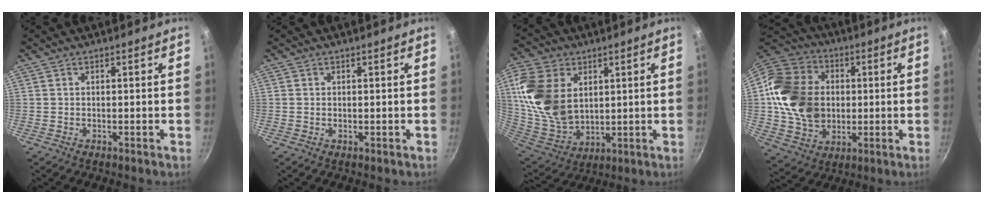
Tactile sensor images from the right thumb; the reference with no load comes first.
{"total": 0.0}
{"total": 18.3, "force": [5.0, 12.8, 12.2], "torque": [-0.222, -0.024, 0.110]}
{"total": 21.3, "force": [1.6, 17.0, 12.8], "torque": [-0.218, 0.018, 0.037]}